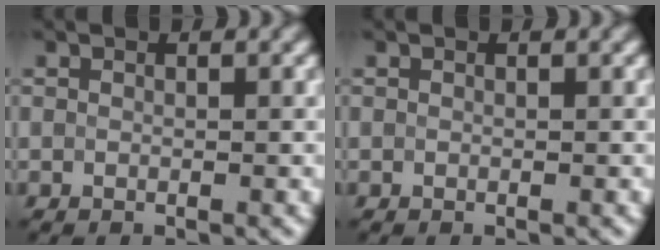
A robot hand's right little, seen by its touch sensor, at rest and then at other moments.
{"total": 0.0}